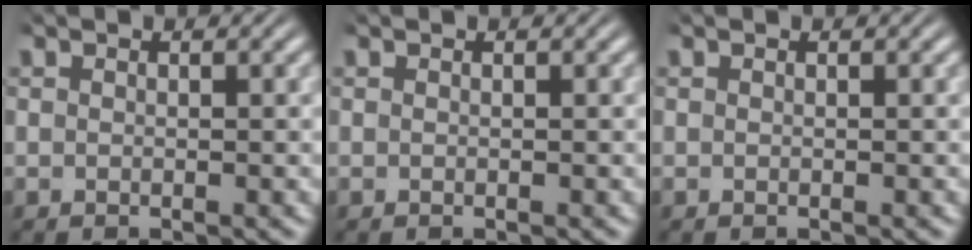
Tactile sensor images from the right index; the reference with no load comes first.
{"total": 0.8, "force": [-0.2, -0.8, -0.3], "torque": [0.011, -0.010, 0.005]}
{"total": 0.0}